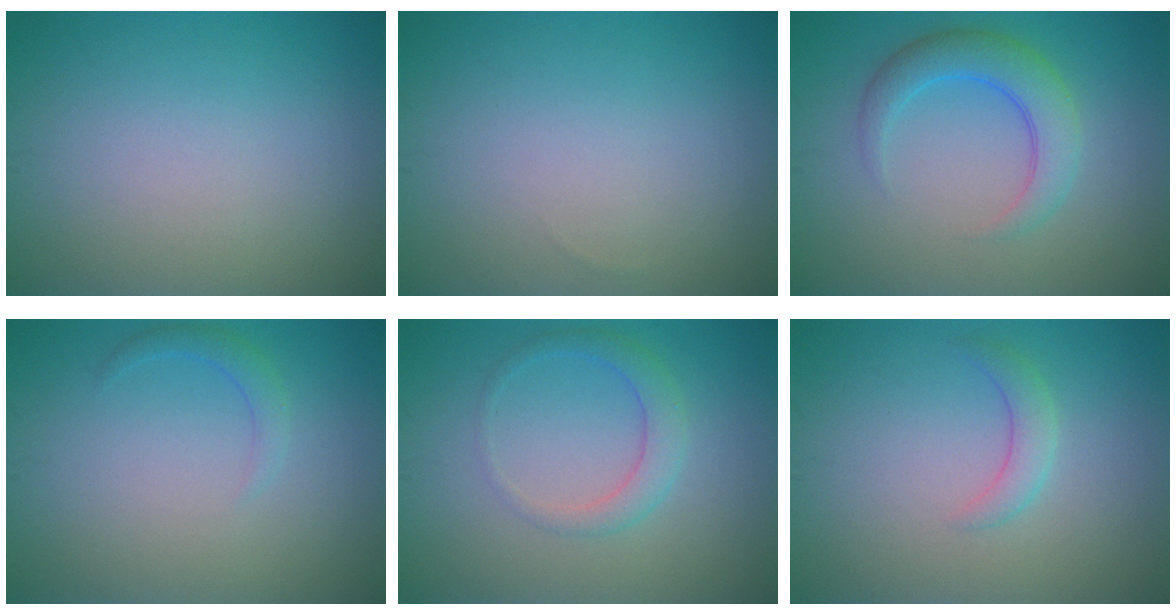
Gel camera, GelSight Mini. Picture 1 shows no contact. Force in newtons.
{"total": 0.0}
{"total": 4.2, "press": 4.1, "slide": 0.3}
{"total": 1.3, "press": 1.3, "slide": 0.1}
{"total": 2.4, "press": 2.4, "slide": 0.1}
{"total": 1.8, "press": 1.8, "slide": 0.1}